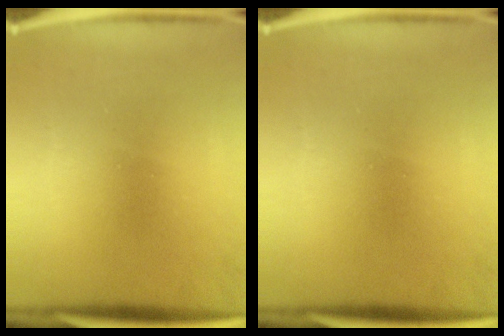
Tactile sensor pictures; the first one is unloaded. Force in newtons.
{"total": 0.0}